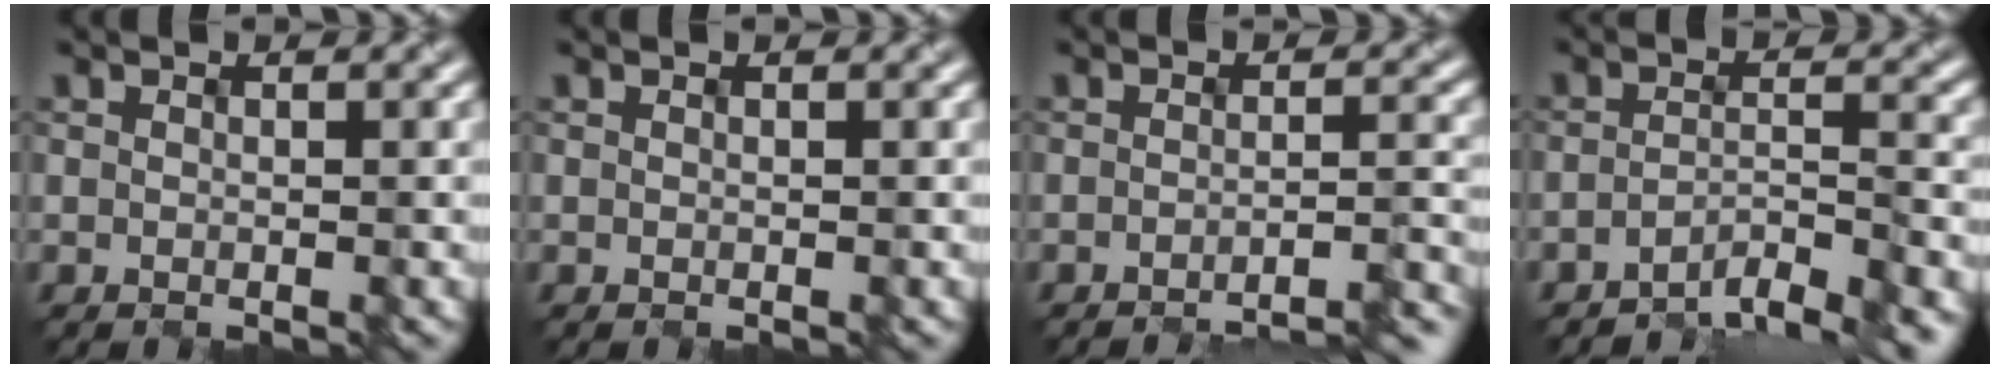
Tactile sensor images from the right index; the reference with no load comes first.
{"total": 0.0}
{"total": 4.9, "force": [-4.0, 0.5, 2.9], "torque": [-0.027, 0.006, -0.055]}
{"total": 4.6, "force": [-4.2, 0.5, 1.8], "torque": [-0.028, 0.003, -0.065]}